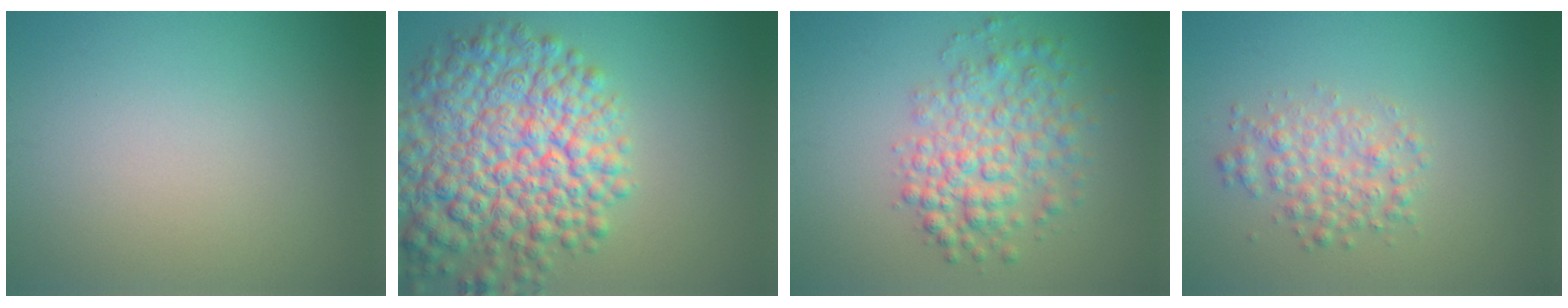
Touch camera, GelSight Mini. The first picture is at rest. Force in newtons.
{"total": 11.5, "press": 11.4, "slide": 0.6}
{"total": 5.1, "press": 5.1, "slide": 0.2}
{"total": 2.8, "press": 2.8, "slide": 0.1}